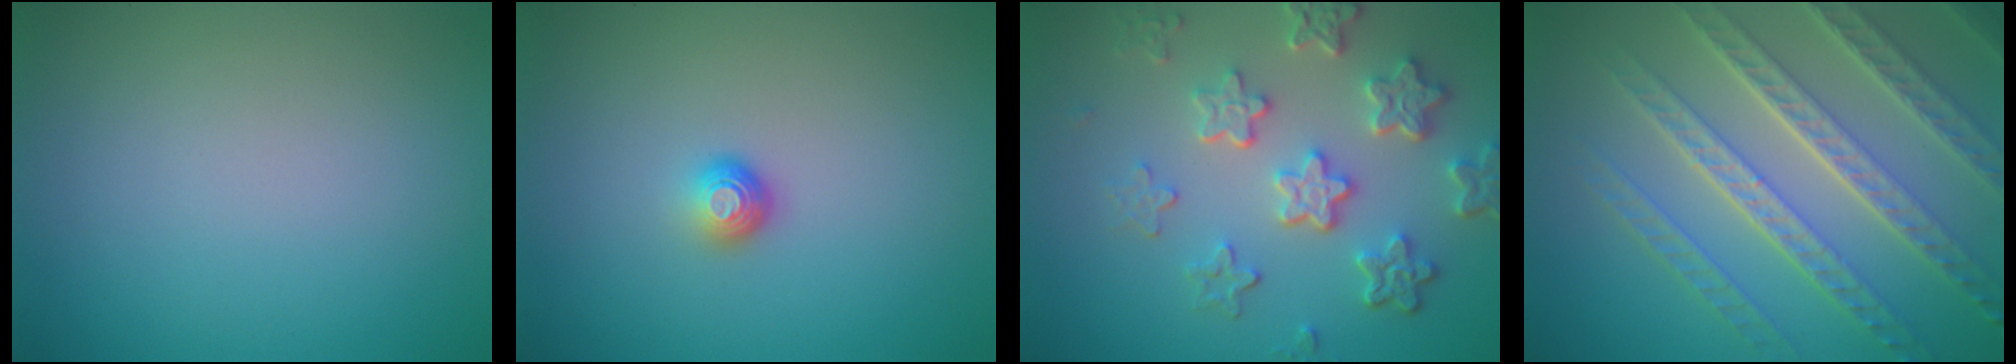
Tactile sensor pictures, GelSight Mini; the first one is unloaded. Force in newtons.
{"total": 1.4, "press": 1.1, "slide": 1.0}
{"total": 5.9, "press": 4.4, "slide": 4.0}
{"total": 8.2, "press": 5.8, "slide": 5.8}